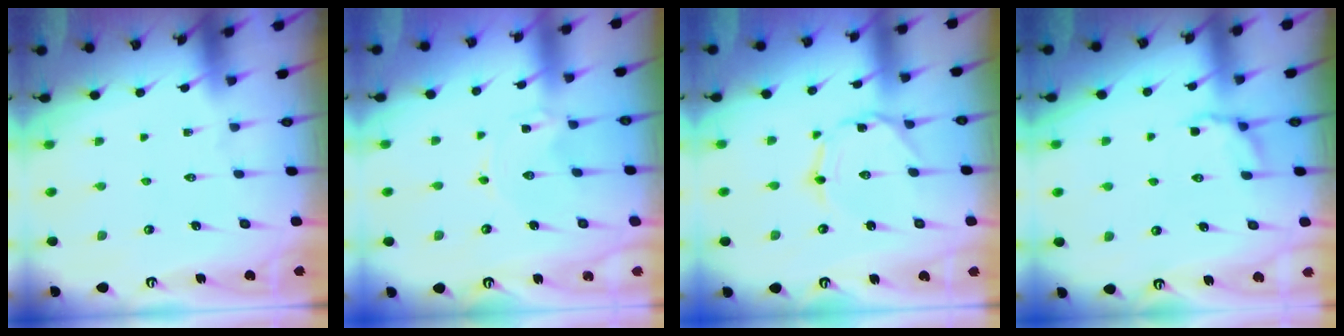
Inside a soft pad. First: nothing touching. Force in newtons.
{"total": 0.0}
{"total": 1.0, "press": 0.9, "slide": 0.3}
{"total": 3.6, "press": 3.2, "slide": 1.6}